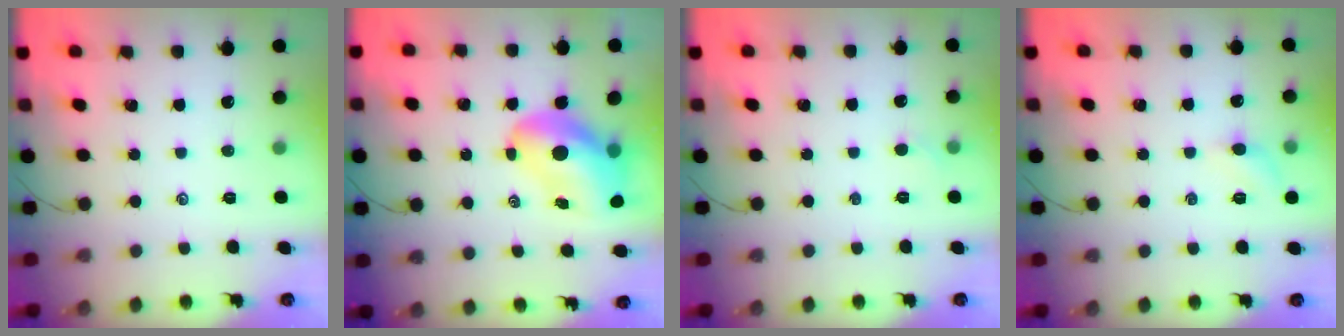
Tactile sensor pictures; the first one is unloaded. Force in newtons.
{"total": 12.2, "press": 11.7, "slide": 3.6}
{"total": 2.7, "press": 2.5, "slide": 0.9}
{"total": 5.1, "press": 4.9, "slide": 1.4}